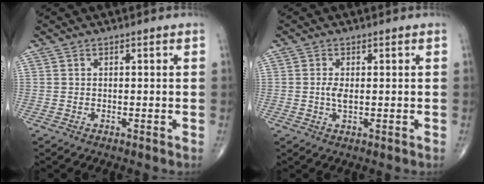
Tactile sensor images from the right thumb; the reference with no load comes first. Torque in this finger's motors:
{"motor_torque": [0.90, 0.78, -0.05, -0.11, 0.00]}